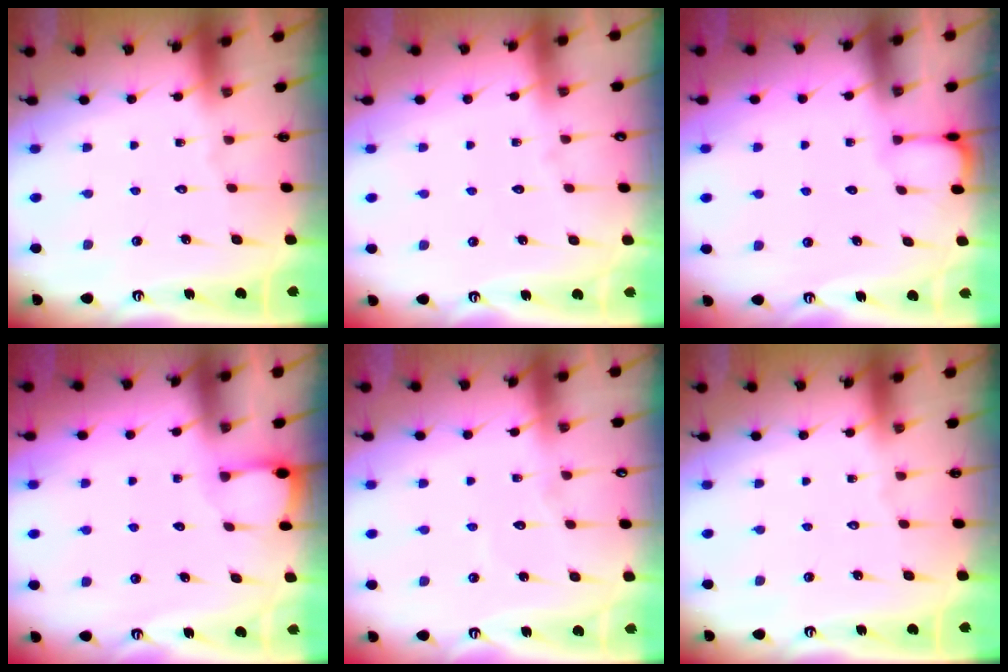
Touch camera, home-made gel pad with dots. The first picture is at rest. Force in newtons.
{"total": 2.6, "press": 2.6, "slide": 0.2}
{"total": 0.9, "press": 0.9, "slide": 0.0}
{"total": 2.0, "press": 2.0, "slide": 0.2}
{"total": 3.7, "press": 3.7, "slide": 0.3}
{"total": 0.0}